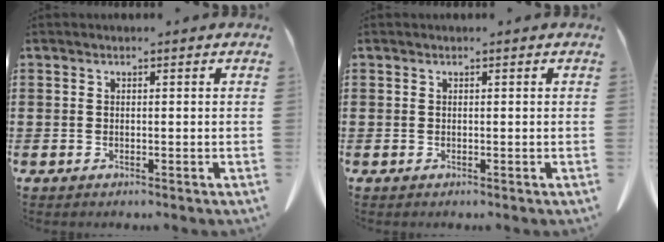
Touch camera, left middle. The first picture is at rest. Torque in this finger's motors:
{"motor_torque": [-0.07, 0.09, 0.00, 0.00]}